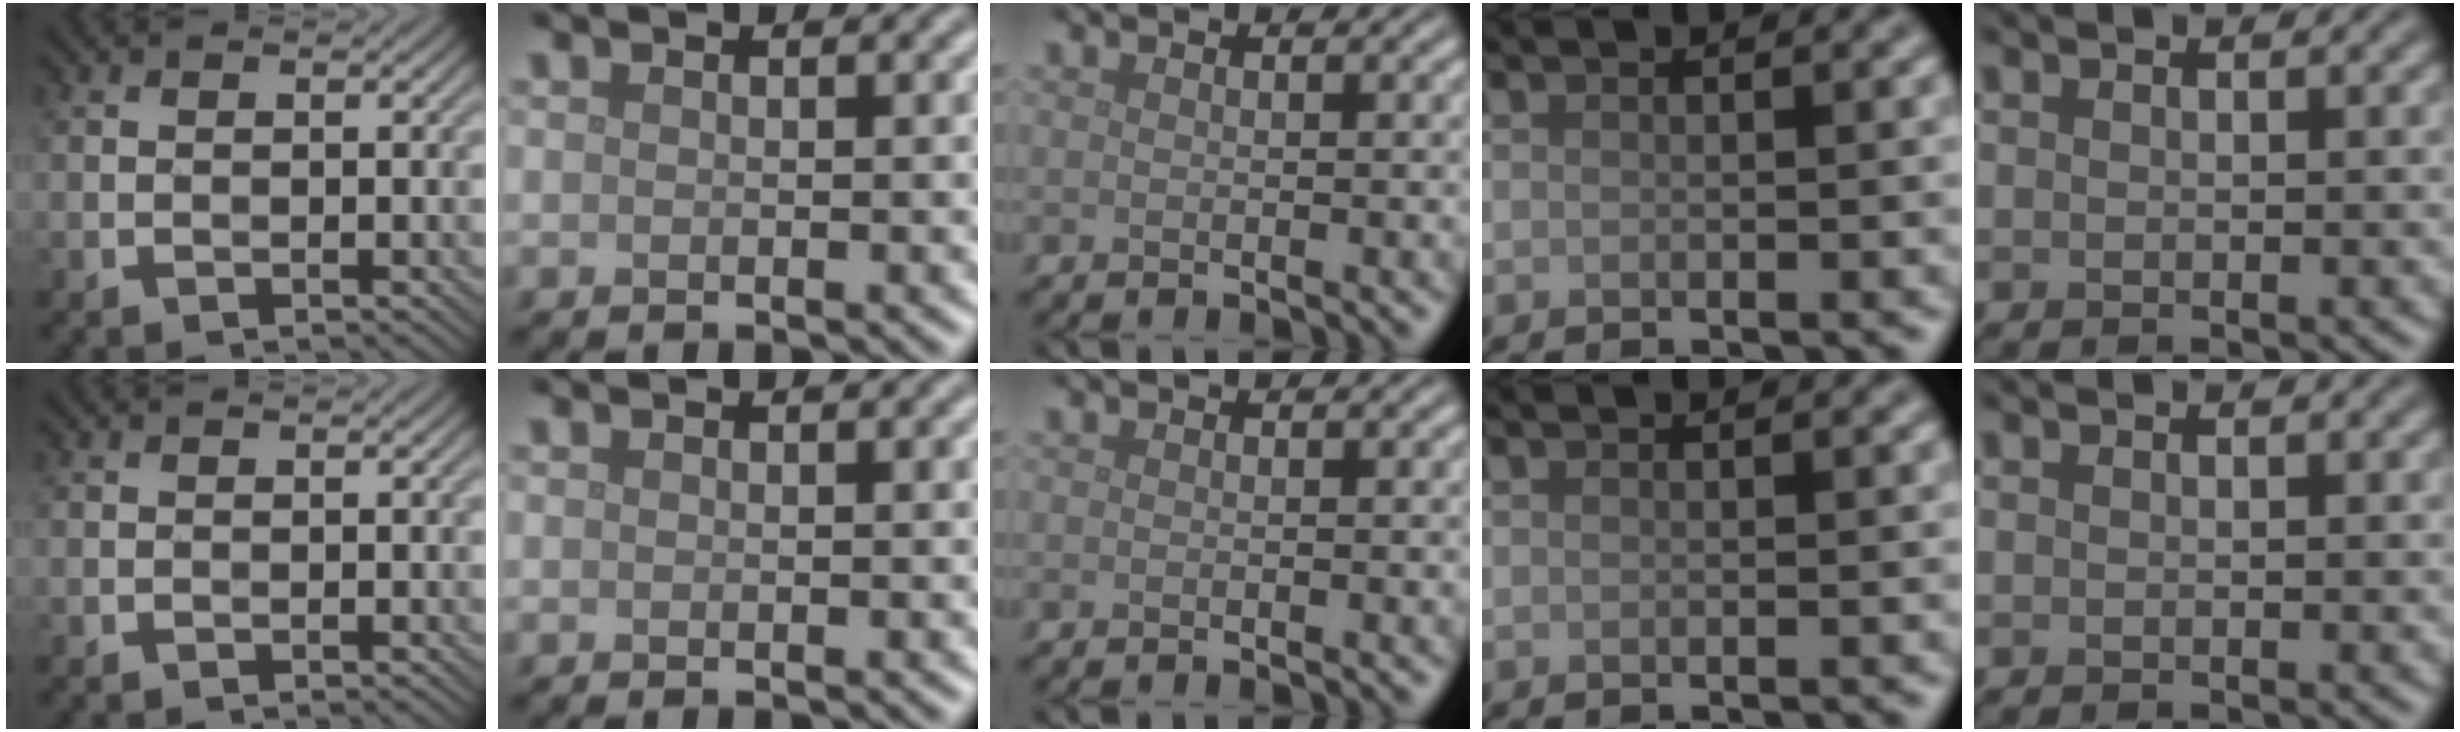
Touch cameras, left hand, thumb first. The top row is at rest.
{}